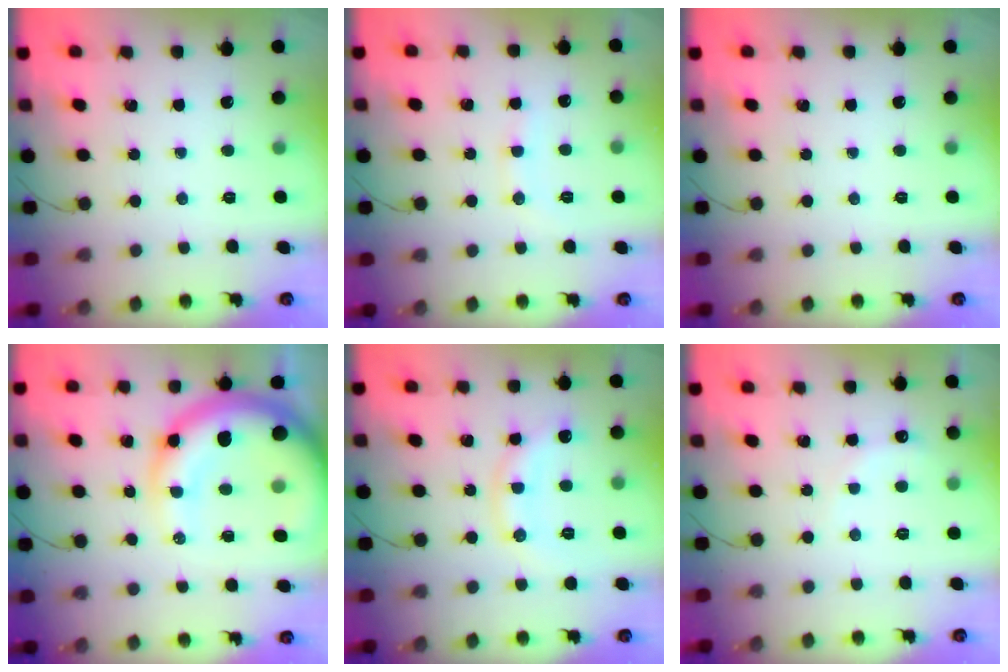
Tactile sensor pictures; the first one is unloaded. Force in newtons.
{"total": 5.9, "press": 5.7, "slide": 1.3}
{"total": 0.0}
{"total": 19.3, "press": 18.6, "slide": 5.0}
{"total": 9.9, "press": 9.9, "slide": 0.4}
{"total": 3.0, "press": 2.9, "slide": 0.8}